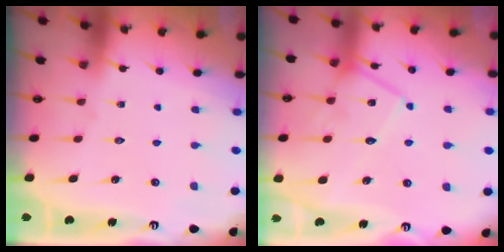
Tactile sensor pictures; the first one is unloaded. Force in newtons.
{"total": 14.6, "press": 14.5, "slide": 1.2}